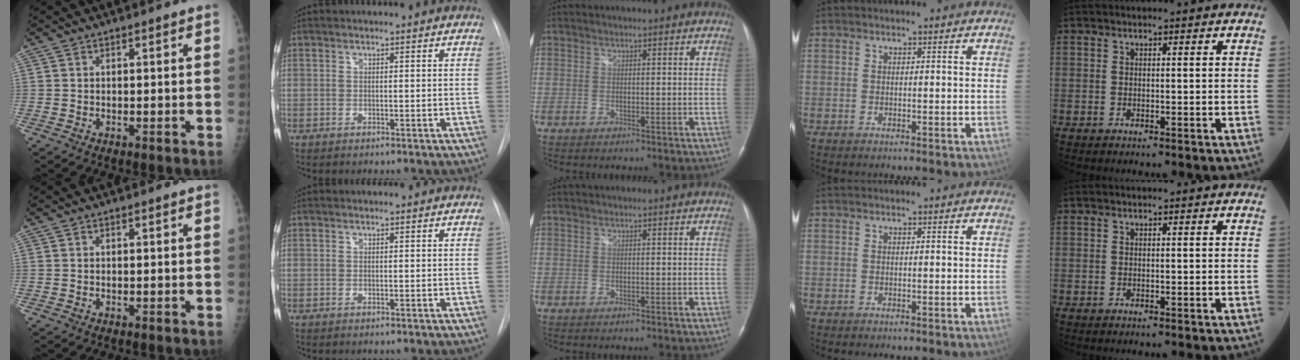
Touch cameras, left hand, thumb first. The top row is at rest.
{}